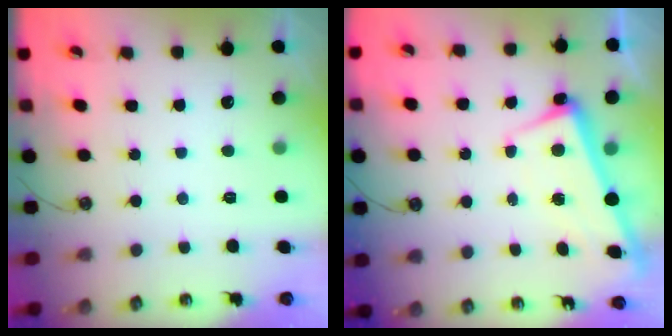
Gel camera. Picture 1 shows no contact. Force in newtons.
{"total": 2.2, "press": 2.1, "slide": 0.5}